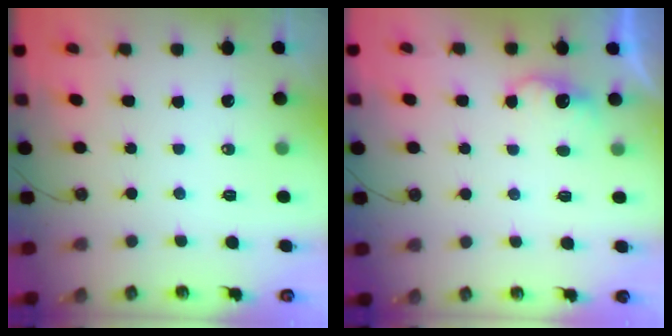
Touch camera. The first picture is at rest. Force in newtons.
{"total": 4.5, "press": 4.4, "slide": 1.0}